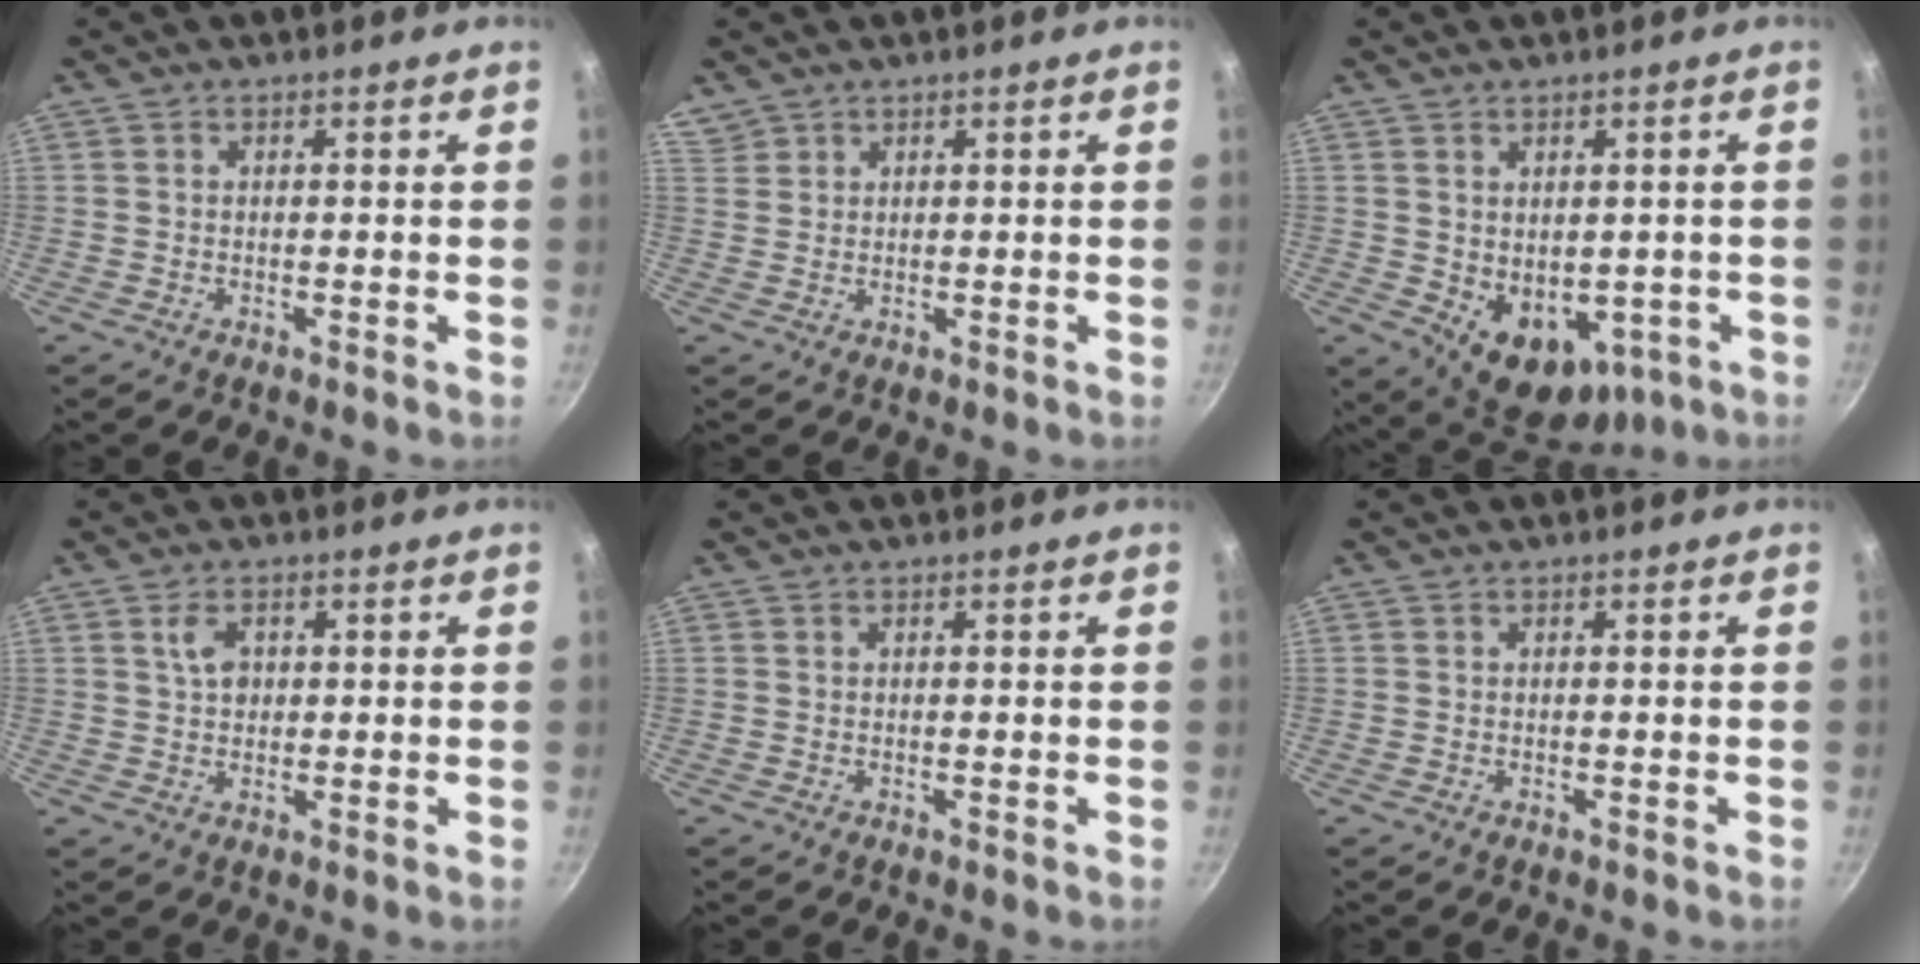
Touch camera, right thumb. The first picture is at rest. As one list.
[{"total": 3.2, "force": [2.4, 2.0, 0.6], "torque": [0.000, 0.008, 0.052]}, {"total": 11.2, "force": [-1.7, 7.9, 7.7], "torque": [-0.079, -0.011, 0.004]}, {"total": 3.5, "force": [1.0, 2.4, 2.4], "torque": [-0.032, 0.002, 0.015]}, {"total": 0.0}, {"total": 0.0}]